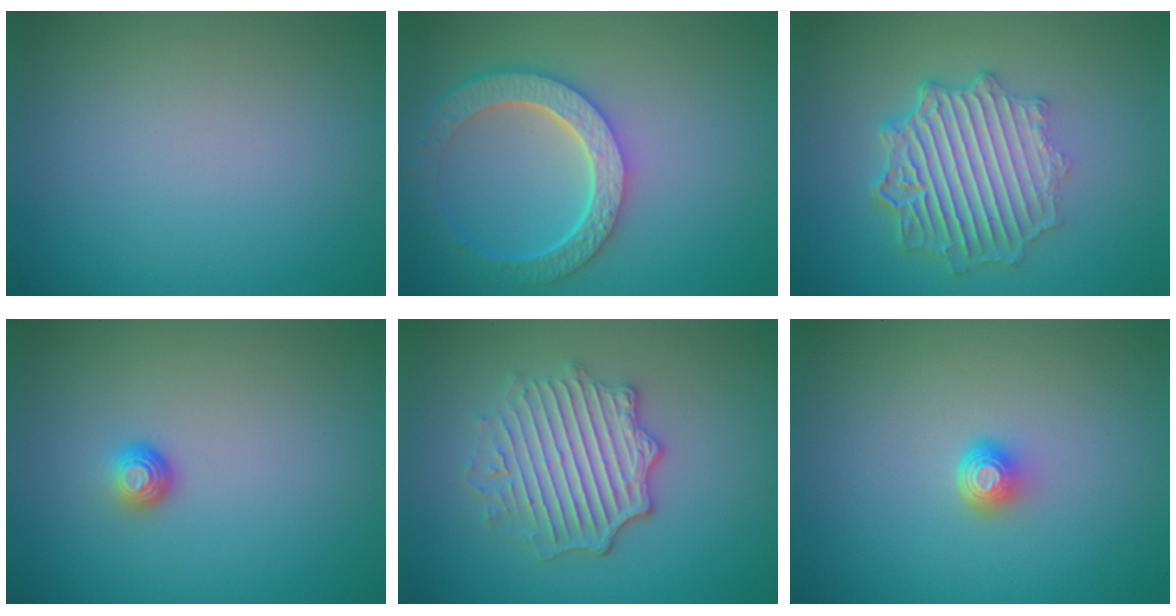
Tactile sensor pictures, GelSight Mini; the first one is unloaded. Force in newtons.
{"total": 6.1, "press": 4.8, "slide": 3.8}
{"total": 7.4, "press": 5.3, "slide": 5.2}
{"total": 1.5, "press": 1.0, "slide": 1.1}
{"total": 4.9, "press": 4.1, "slide": 2.8}
{"total": 1.8, "press": 1.3, "slide": 1.3}